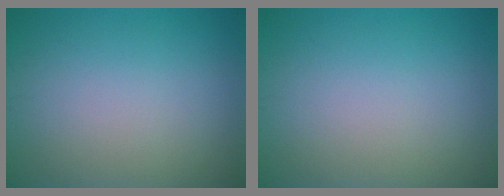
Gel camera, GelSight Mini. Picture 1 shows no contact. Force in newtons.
{"total": 0.0}